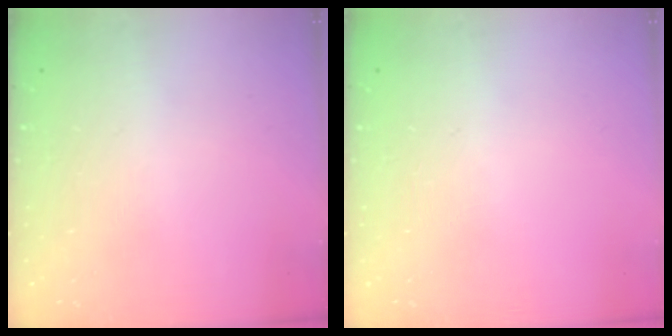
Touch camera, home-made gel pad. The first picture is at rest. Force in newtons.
{"total": 0.0}